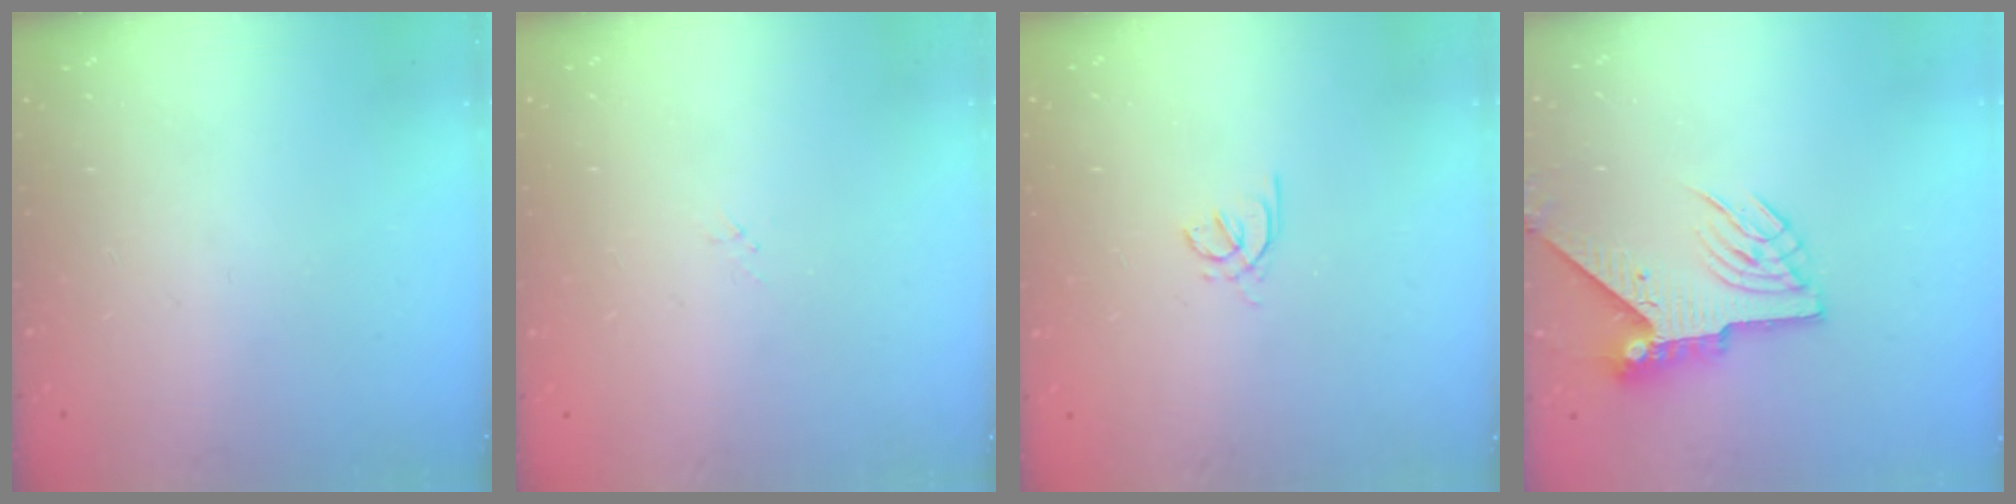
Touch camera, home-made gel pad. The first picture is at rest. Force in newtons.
{"total": 1.7, "press": 1.6, "slide": 0.2}
{"total": 2.0, "press": 1.9, "slide": 0.5}
{"total": 7.3, "press": 7.3, "slide": 0.6}